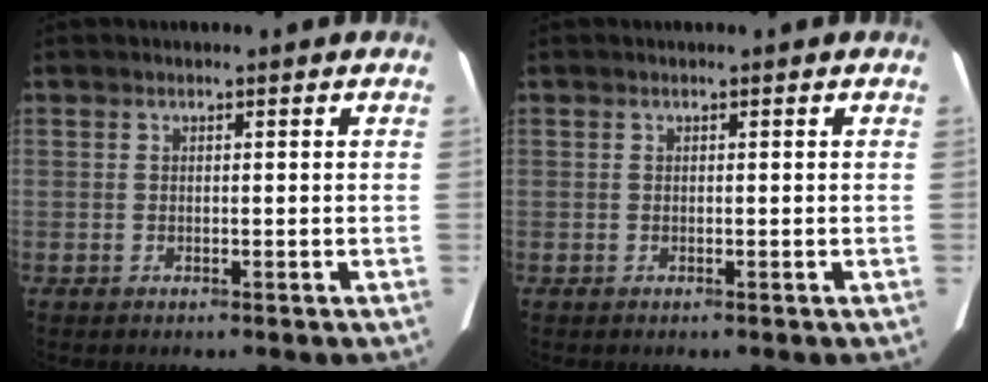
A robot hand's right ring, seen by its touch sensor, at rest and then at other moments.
{"total": 0.0}